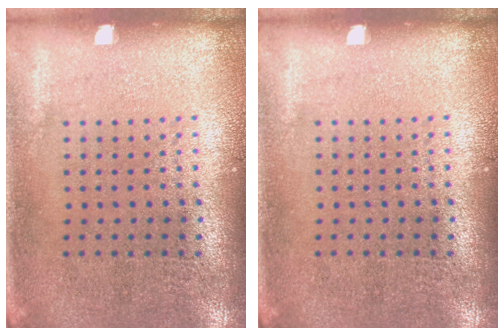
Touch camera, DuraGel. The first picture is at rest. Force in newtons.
{"total": 0.0}